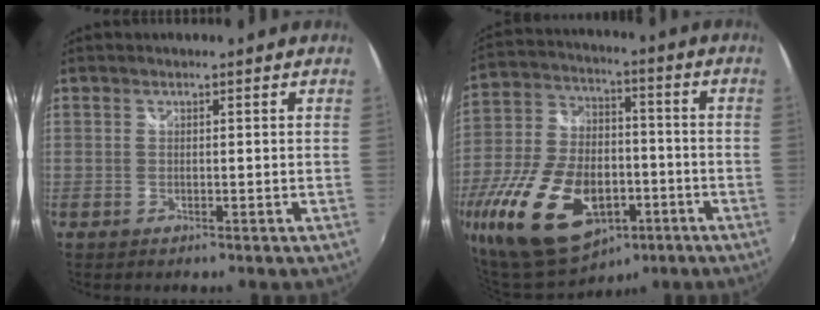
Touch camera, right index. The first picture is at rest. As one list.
[{"total": 26.0, "force": [-11.8, 15.2, 17.4], "torque": [-0.387, -0.025, -0.185]}]